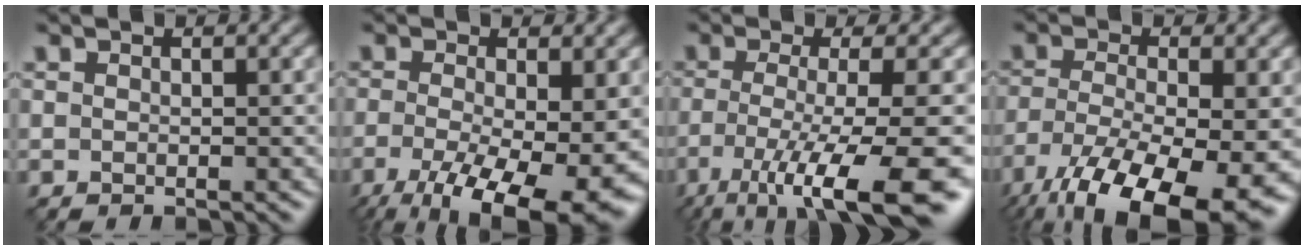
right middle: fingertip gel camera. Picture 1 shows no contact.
{"total": 10.3, "force": [-4.6, 3.4, 8.5], "torque": [-0.160, -0.032, -0.067]}
{"total": 10.0, "force": [-5.6, 2.1, 8.0], "torque": [-0.137, -0.011, -0.093]}
{"total": 14.2, "force": [-8.6, 5.0, 10.2], "torque": [-0.211, -0.036, -0.139]}